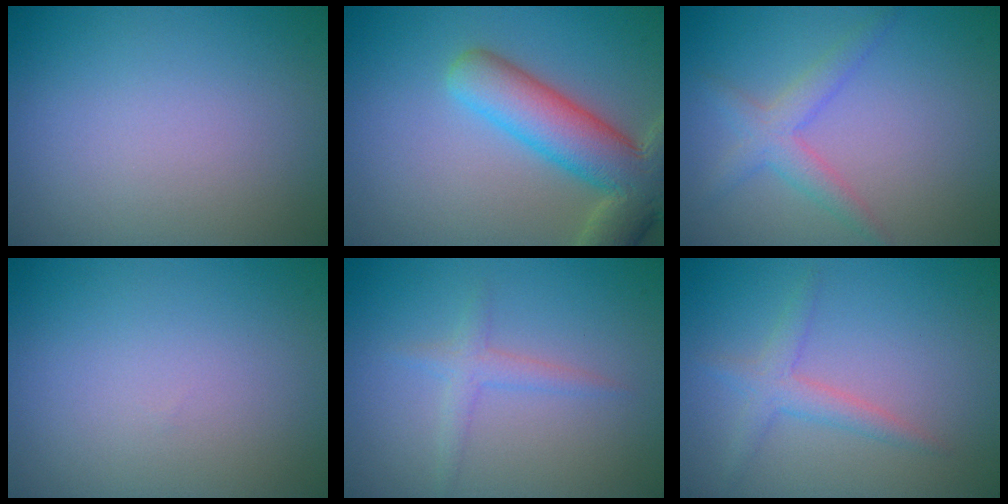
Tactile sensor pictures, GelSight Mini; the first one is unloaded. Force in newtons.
{"total": 8.2, "press": 8.2, "slide": 0.7}
{"total": 2.6, "press": 2.6, "slide": 0.1}
{"total": 0.0}
{"total": 1.6, "press": 1.6, "slide": 0.0}
{"total": 2.1, "press": 2.1, "slide": 0.2}